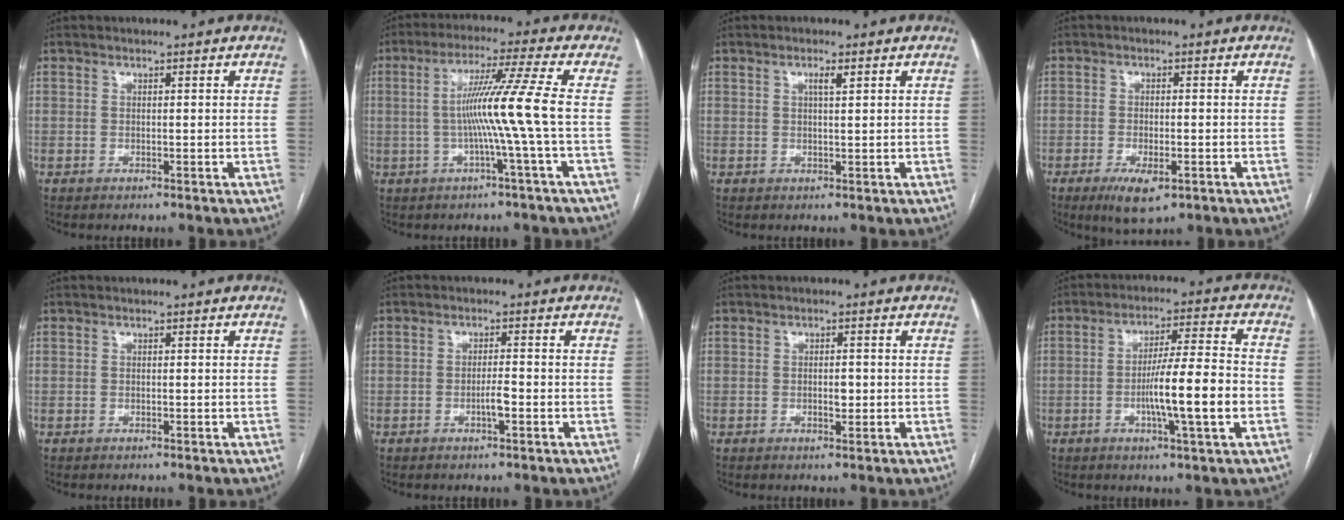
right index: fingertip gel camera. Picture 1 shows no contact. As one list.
[{"total": 9.4, "force": [-1.0, -2.7, 9.0], "torque": [-0.165, 0.010, -0.014]}, {"total": 1.6, "force": [0.7, 0.1, 1.4], "torque": [-0.024, 0.000, 0.012]}, {"total": 5.6, "force": [-2.8, 1.9, 4.4], "torque": [-0.077, -0.008, -0.040]}, {"total": 0.0}, {"total": 2.2, "force": [-0.9, 0.2, 2.0], "torque": [-0.036, 0.000, -0.016]}, {"total": 1.8, "force": [-0.3, 0.8, 1.6], "torque": [-0.028, 0.001, -0.003]}, {"total": 12.5, "force": [-2.9, -0.1, 12.2], "torque": [-0.203, 0.002, -0.052]}]